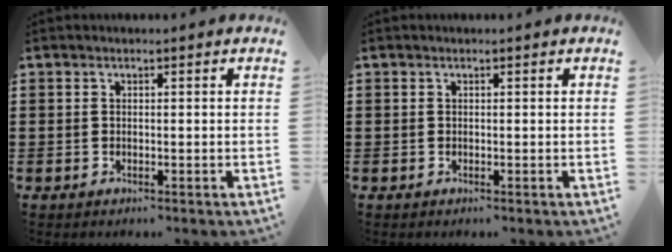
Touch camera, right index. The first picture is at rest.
{"total": 0.0}